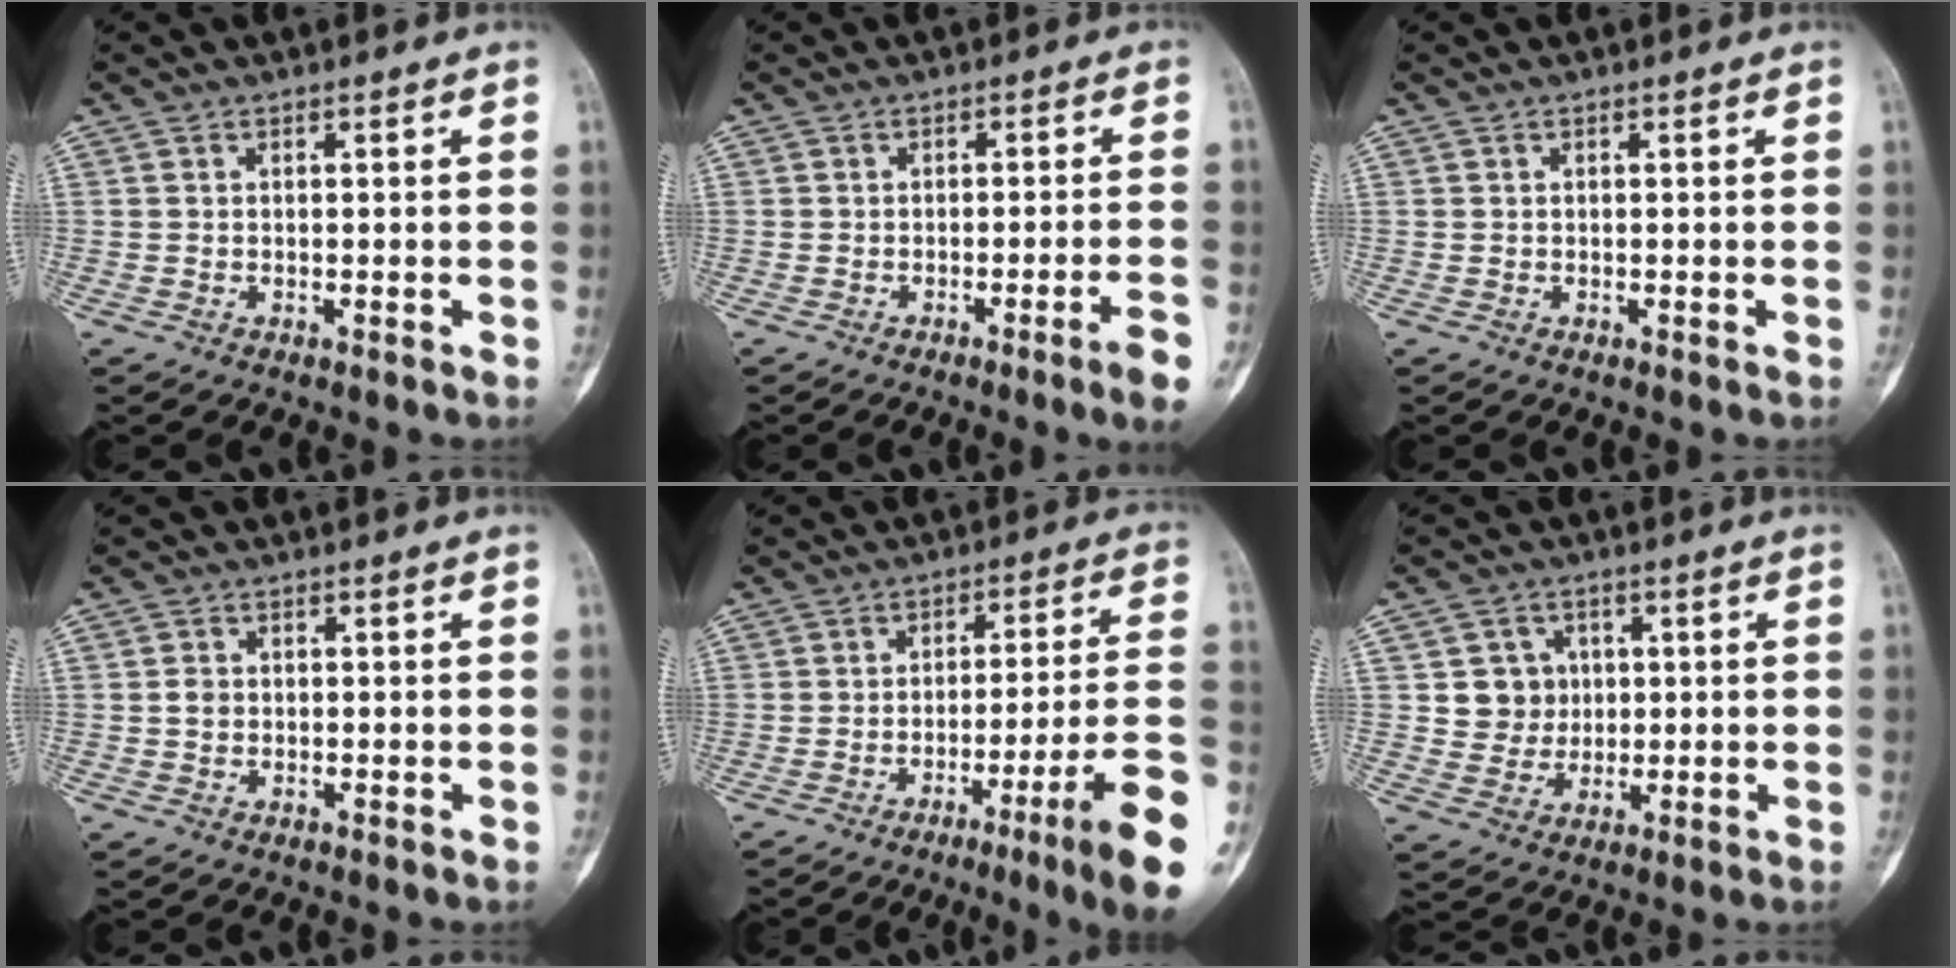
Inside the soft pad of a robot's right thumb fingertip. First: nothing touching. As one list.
[{"total": 5.2, "force": [-2.7, -0.3, 4.4], "torque": [-0.064, 0.006, -0.039]}, {"total": 0.0}, {"total": 1.8, "force": [-0.1, 1.6, 0.8], "torque": [-0.008, 0.004, -0.002]}, {"total": 15.1, "force": [-7.4, 0.1, 13.2], "torque": [-0.168, 0.031, -0.106]}, {"total": 6.5, "force": [1.2, 6.2, 1.4], "torque": [0.013, 0.003, 0.019]}]